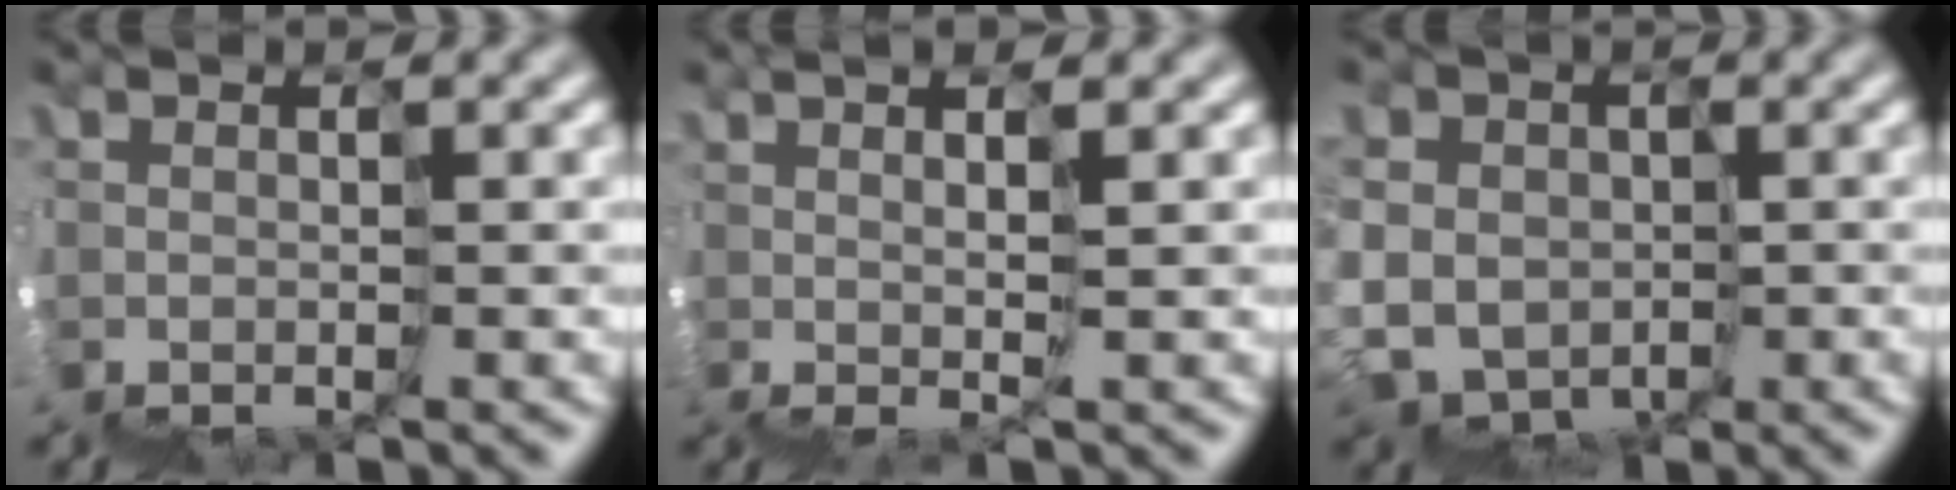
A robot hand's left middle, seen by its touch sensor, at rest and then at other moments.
{"total": 2.9, "force": [1.9, -1.3, 1.7], "torque": [0.010, 0.017, 0.038]}
{"total": 5.0, "force": [1.1, 4.9, -0.2], "torque": [0.008, 0.035, -0.014]}